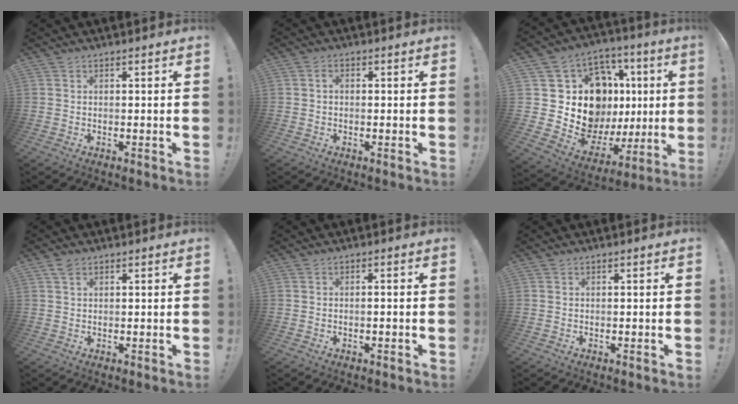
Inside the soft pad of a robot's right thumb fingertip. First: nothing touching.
{"total": 1.3, "force": [-0.3, 0.9, 0.9], "torque": [-0.019, 0.007, -0.005]}
{"total": 18.1, "force": [4.9, 14.2, 10.1], "torque": [-0.163, -0.044, 0.132]}
{"total": 2.0, "force": [1.3, 1.1, 1.1], "torque": [-0.023, 0.000, 0.023]}
{"total": 1.1, "force": [-0.6, -0.1, 0.9], "torque": [-0.017, 0.000, -0.010]}
{"total": 0.0}